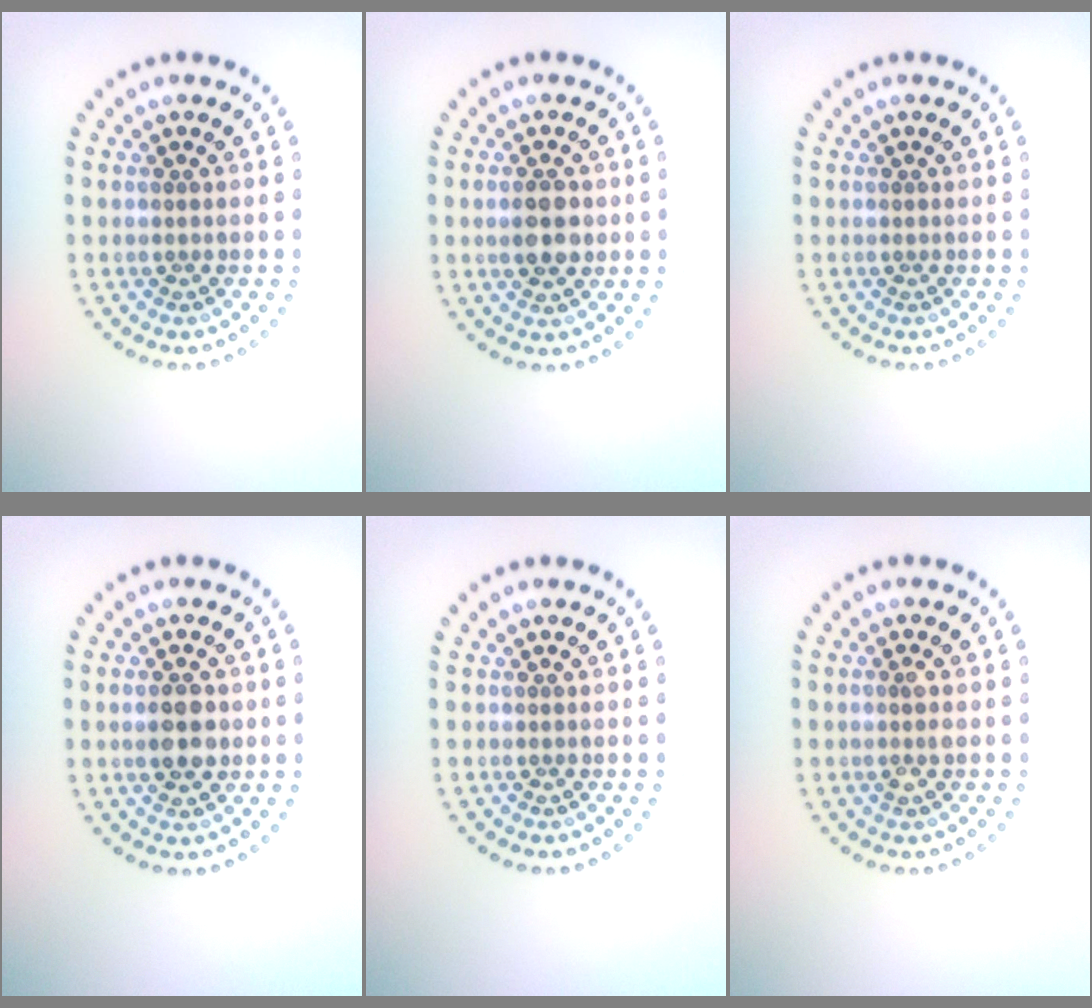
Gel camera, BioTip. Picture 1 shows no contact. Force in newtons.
{"total": 3.0, "press": 3.0, "slide": 0.3}
{"total": 0.0}
{"total": 3.0, "press": 3.0, "slide": 0.3}
{"total": 0.0}
{"total": 1.1, "press": 1.0, "slide": 0.4}